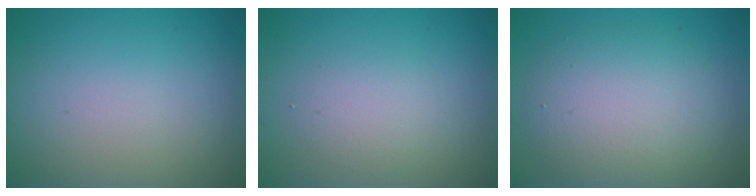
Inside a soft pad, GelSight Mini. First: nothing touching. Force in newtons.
{"total": 2.1, "press": 2.1, "slide": 0.1}
{"total": 5.9, "press": 5.9, "slide": 0.3}